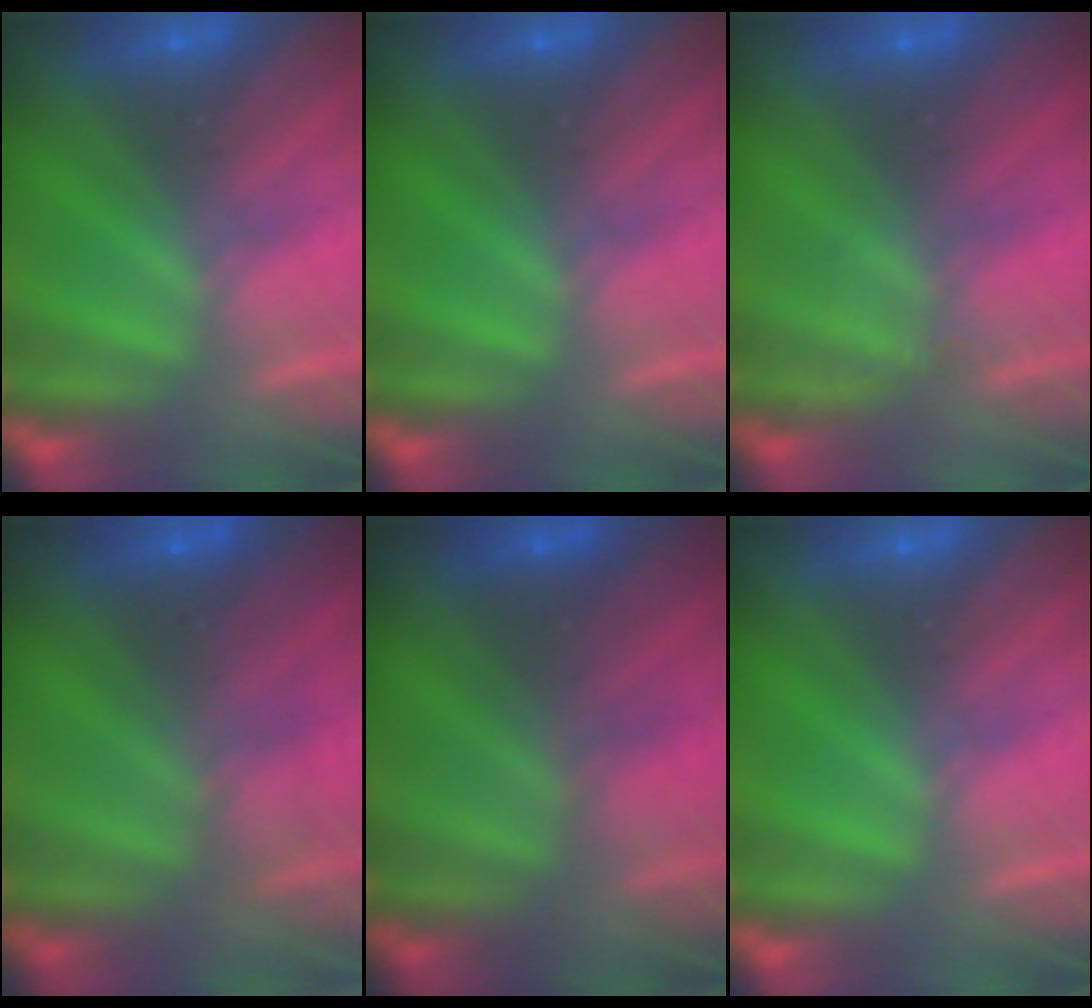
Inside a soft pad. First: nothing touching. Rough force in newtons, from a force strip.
{"total": 0.0}
{"total": 2.1}
{"total": 2.8}
{"total": 1.9}
{"total": 0.0}